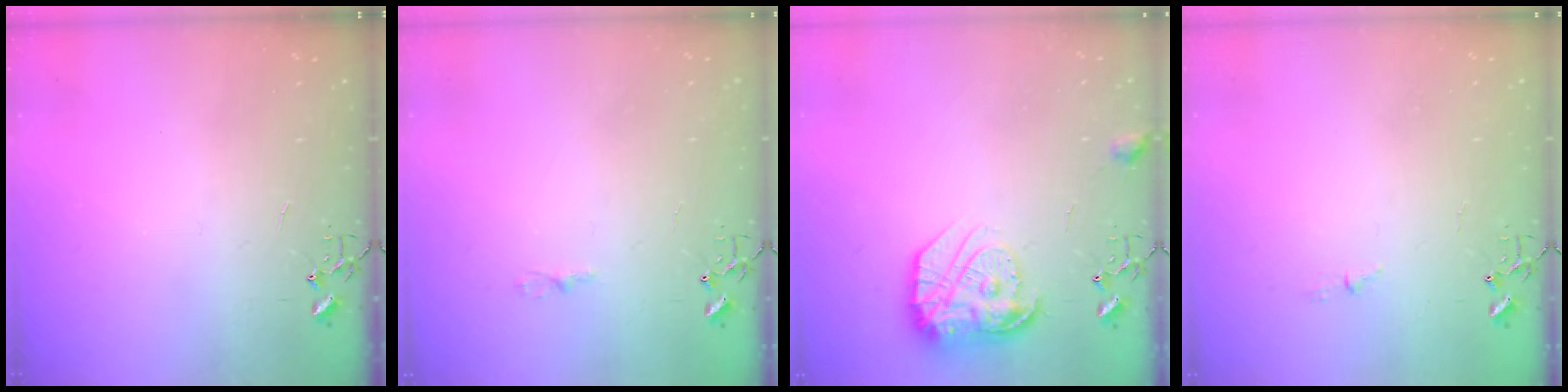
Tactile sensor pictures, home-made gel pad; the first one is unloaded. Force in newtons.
{"total": 2.4, "press": 2.4, "slide": 0.3}
{"total": 16.2, "press": 16.2, "slide": 1.2}
{"total": 3.2, "press": 3.2, "slide": 0.5}